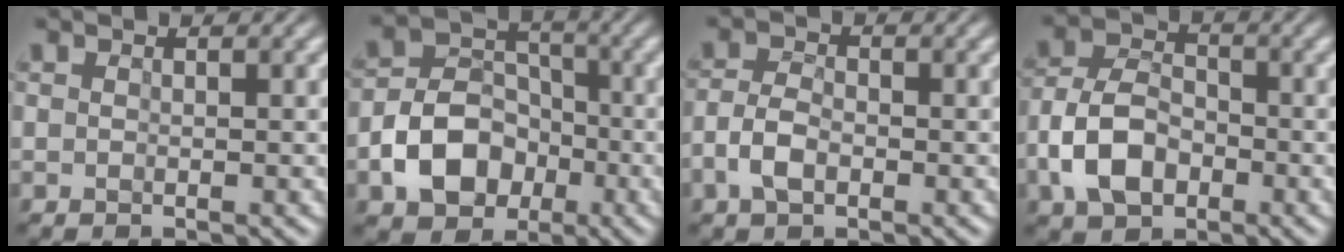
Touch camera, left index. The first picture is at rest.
{"total": 6.8, "force": [-2.7, 4.9, 3.9], "torque": [-0.068, 0.000, -0.048]}
{"total": 2.8, "force": [-1.4, 1.5, 2.0], "torque": [-0.044, 0.007, -0.028]}
{"total": 5.9, "force": [-2.4, 3.8, 3.8], "torque": [-0.078, 0.007, -0.048]}